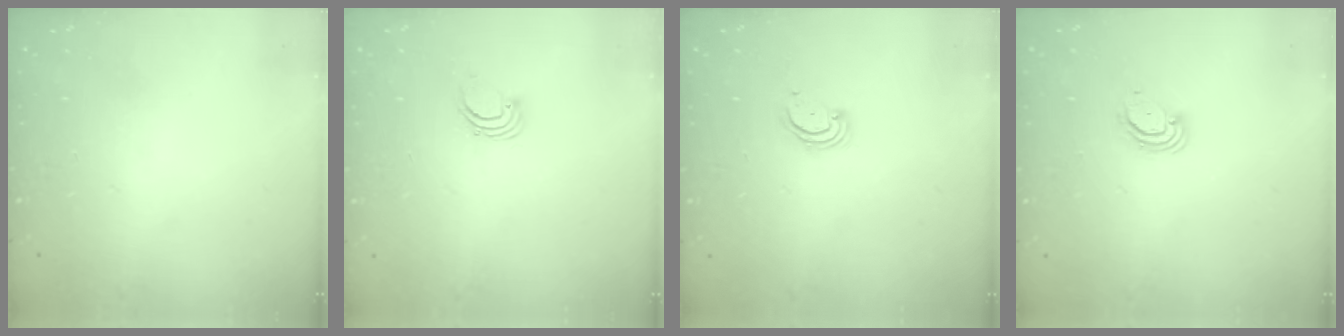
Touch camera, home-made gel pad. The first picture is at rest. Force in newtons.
{"total": 2.2, "press": 2.2, "slide": 0.2}
{"total": 2.3, "press": 2.2, "slide": 0.2}
{"total": 3.2, "press": 3.2, "slide": 0.2}